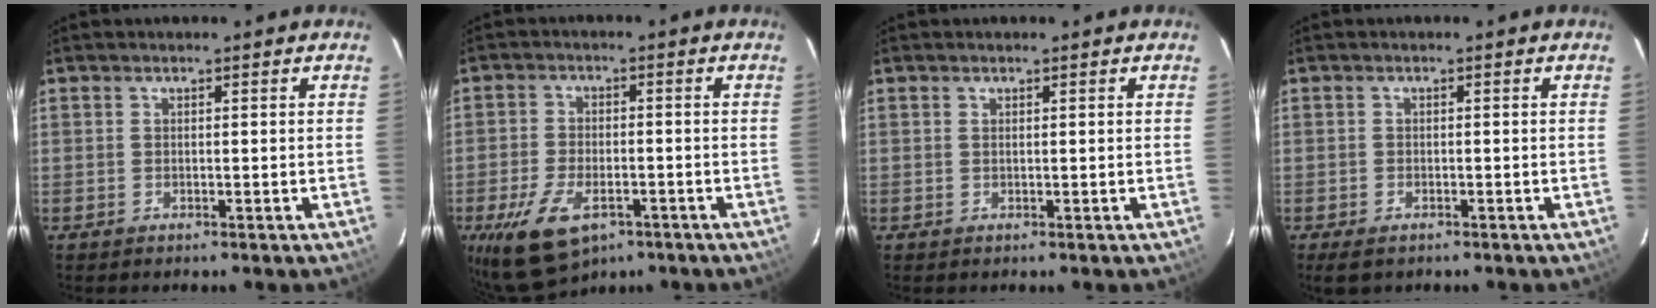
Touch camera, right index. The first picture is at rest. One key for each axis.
{"total": 11.3, "fx": -6.0, "fy": 5.9, "fz": 7.5, "tx": -0.163, "ty": -0.020, "tz": -0.100}
{"total": 0.0}
{"total": 2.3, "fx": -1.4, "fy": 1.4, "fz": 1.1, "tx": -0.021, "ty": -0.004, "tz": -0.023}